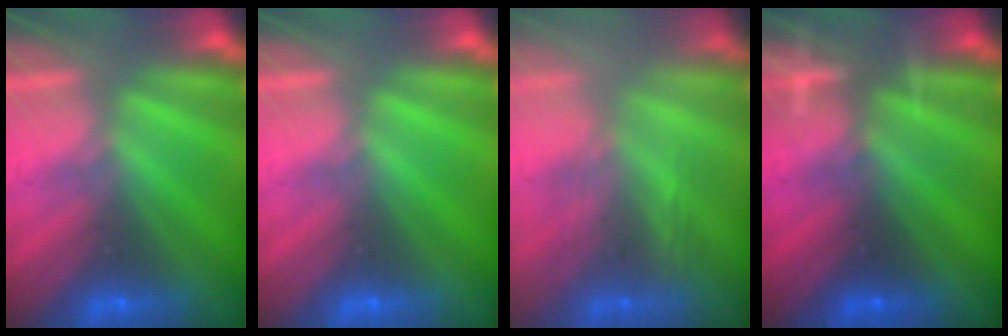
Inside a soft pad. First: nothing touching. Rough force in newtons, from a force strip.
{"total": 0.0}
{"total": 3.3}
{"total": 3.2}